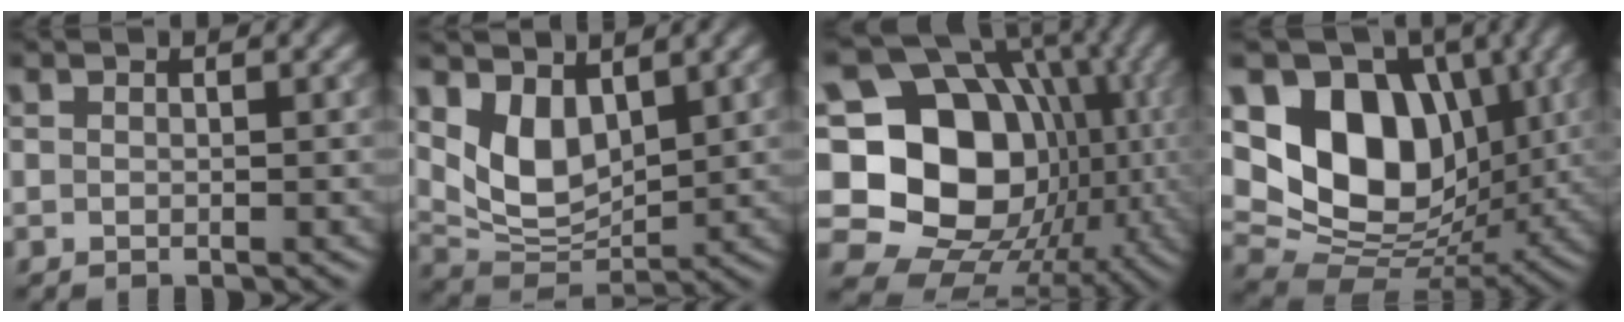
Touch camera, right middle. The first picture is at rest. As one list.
[{"total": 5.5, "force": [2.4, 3.3, 3.7], "torque": [-0.078, -0.015, 0.049]}, {"total": 20.4, "force": [-0.8, 17.0, 11.2], "torque": [-0.190, -0.006, -0.025]}, {"total": 12.7, "force": [2.8, 9.2, 8.3], "torque": [-0.141, -0.006, 0.048]}]